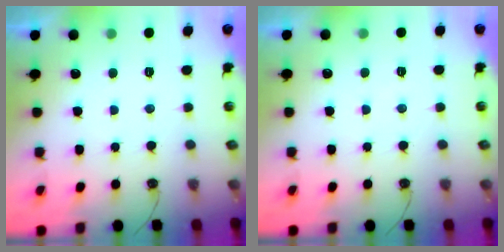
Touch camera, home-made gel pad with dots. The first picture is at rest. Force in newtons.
{"total": 4.4, "press": 4.4, "slide": 0.6}